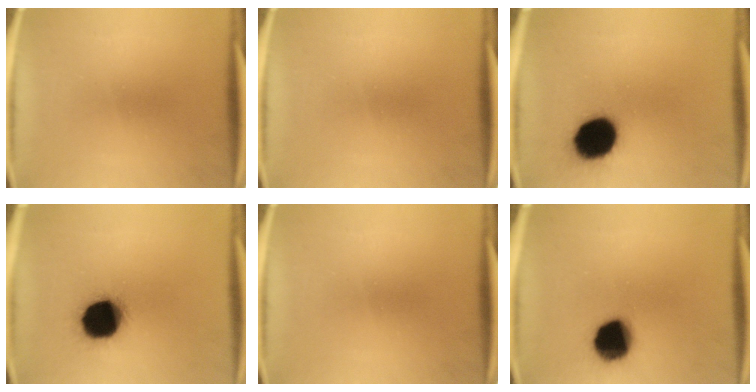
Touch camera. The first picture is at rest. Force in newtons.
{"total": 0.0}
{"total": 16.6}
{"total": 18.5}
{"total": 0.0}
{"total": 13.6}